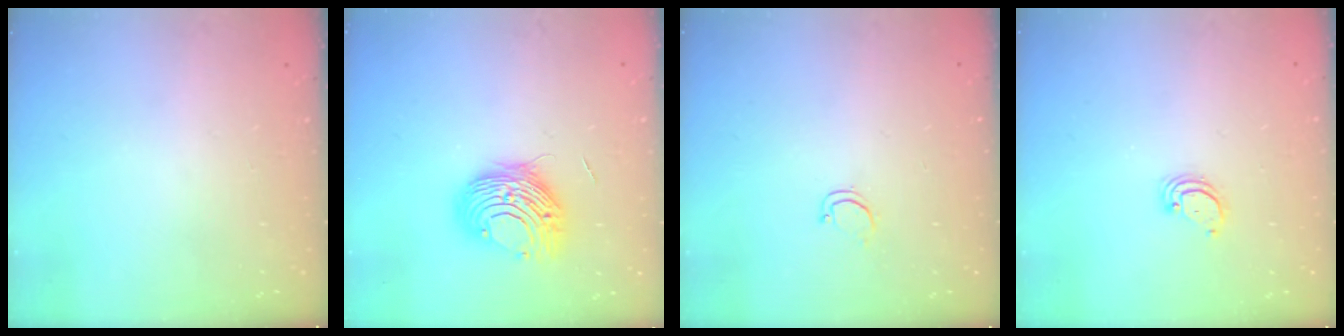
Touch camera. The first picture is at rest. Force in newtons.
{"total": 11.0, "press": 10.9, "slide": 1.1}
{"total": 2.8, "press": 2.8, "slide": 0.2}
{"total": 2.6, "press": 2.6, "slide": 0.1}